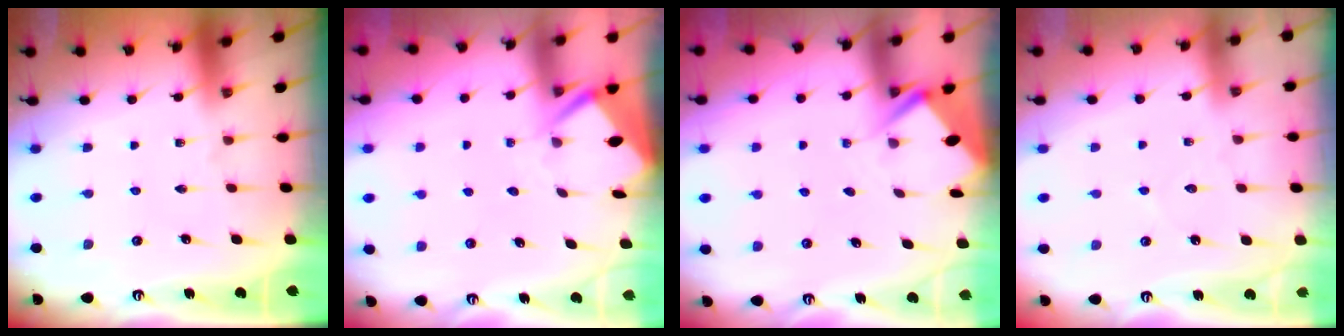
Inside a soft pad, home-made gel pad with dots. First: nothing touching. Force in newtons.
{"total": 3.3, "press": 3.3, "slide": 0.3}
{"total": 2.6, "press": 2.6, "slide": 0.1}
{"total": 2.5, "press": 2.5, "slide": 0.3}